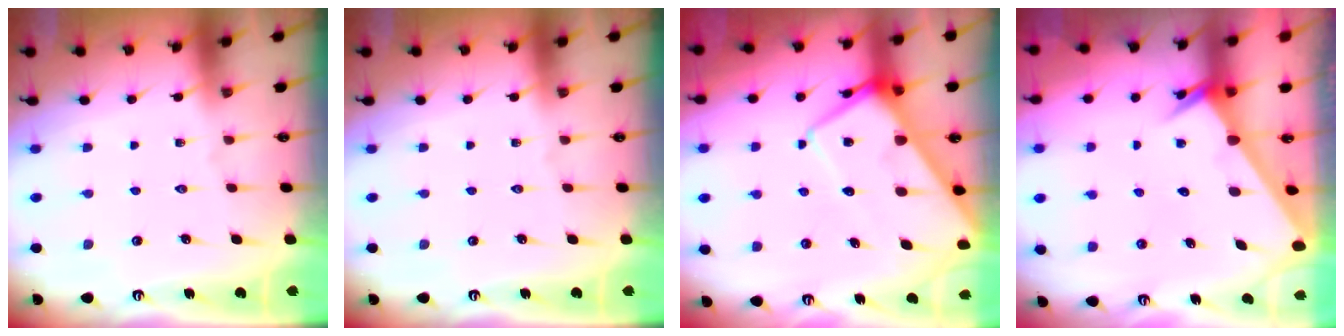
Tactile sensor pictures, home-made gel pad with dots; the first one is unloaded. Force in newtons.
{"total": 0.0}
{"total": 11.8, "press": 11.7, "slide": 1.1}
{"total": 2.6, "press": 2.6, "slide": 0.1}